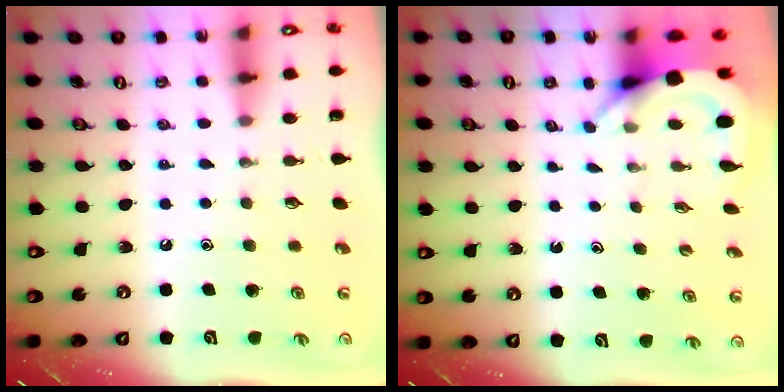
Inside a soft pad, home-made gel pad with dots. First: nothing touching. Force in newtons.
{"total": 3.8, "press": 3.7, "slide": 0.2}